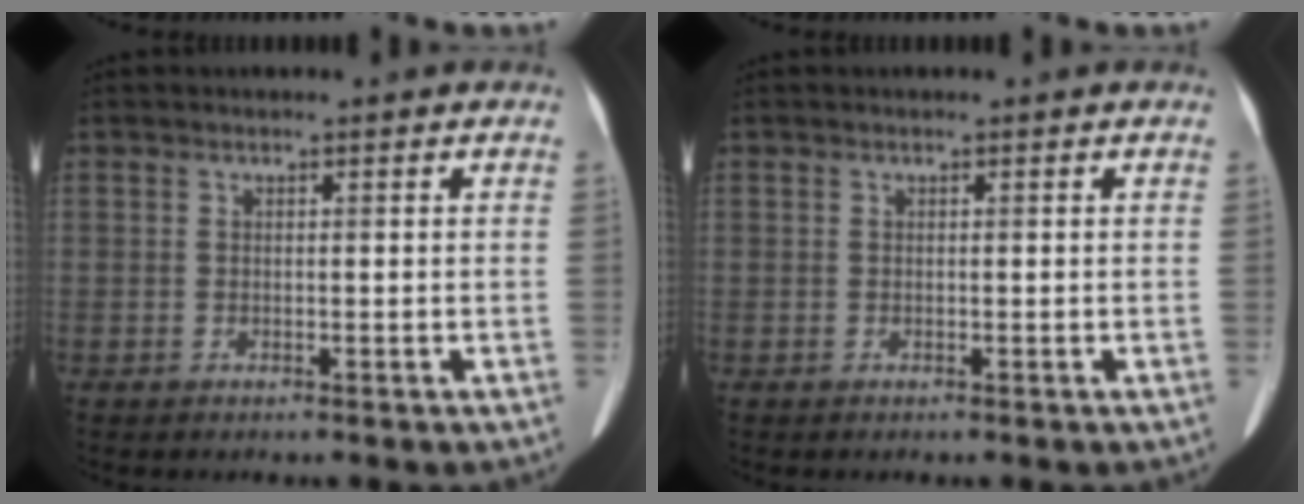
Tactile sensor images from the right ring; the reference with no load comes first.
{"total": 0.0}